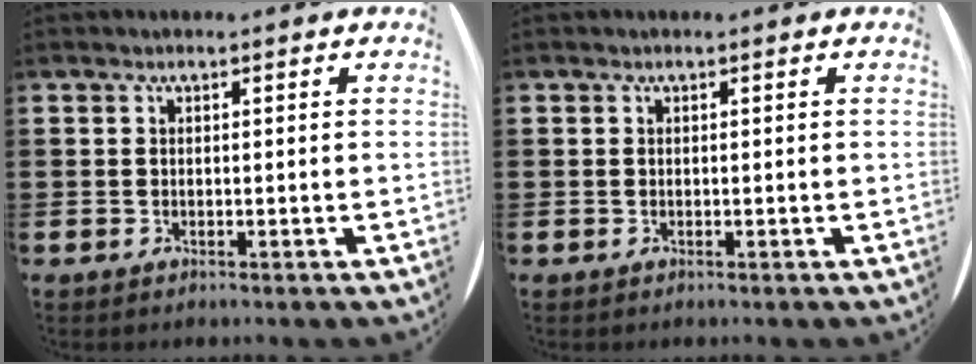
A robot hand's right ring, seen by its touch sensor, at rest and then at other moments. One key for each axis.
{"total": 0.0}